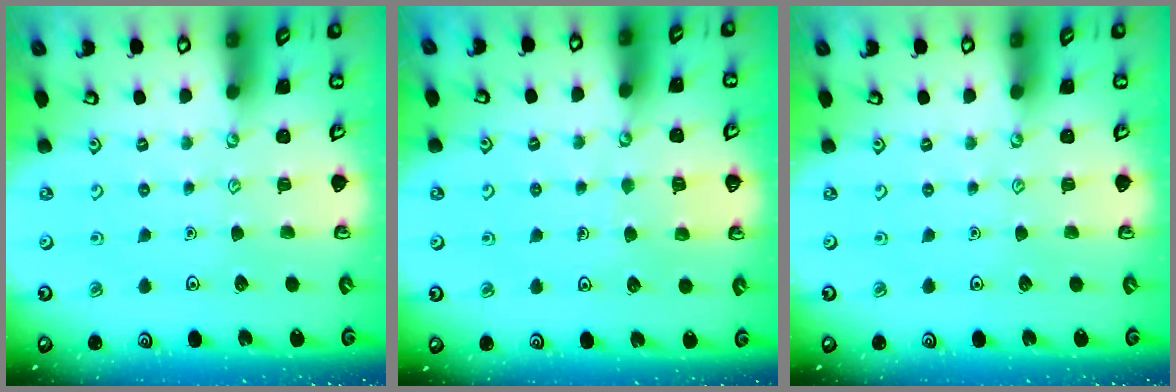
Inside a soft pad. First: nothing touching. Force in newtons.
{"total": 3.7, "press": 3.7, "slide": 0.3}
{"total": 0.0}